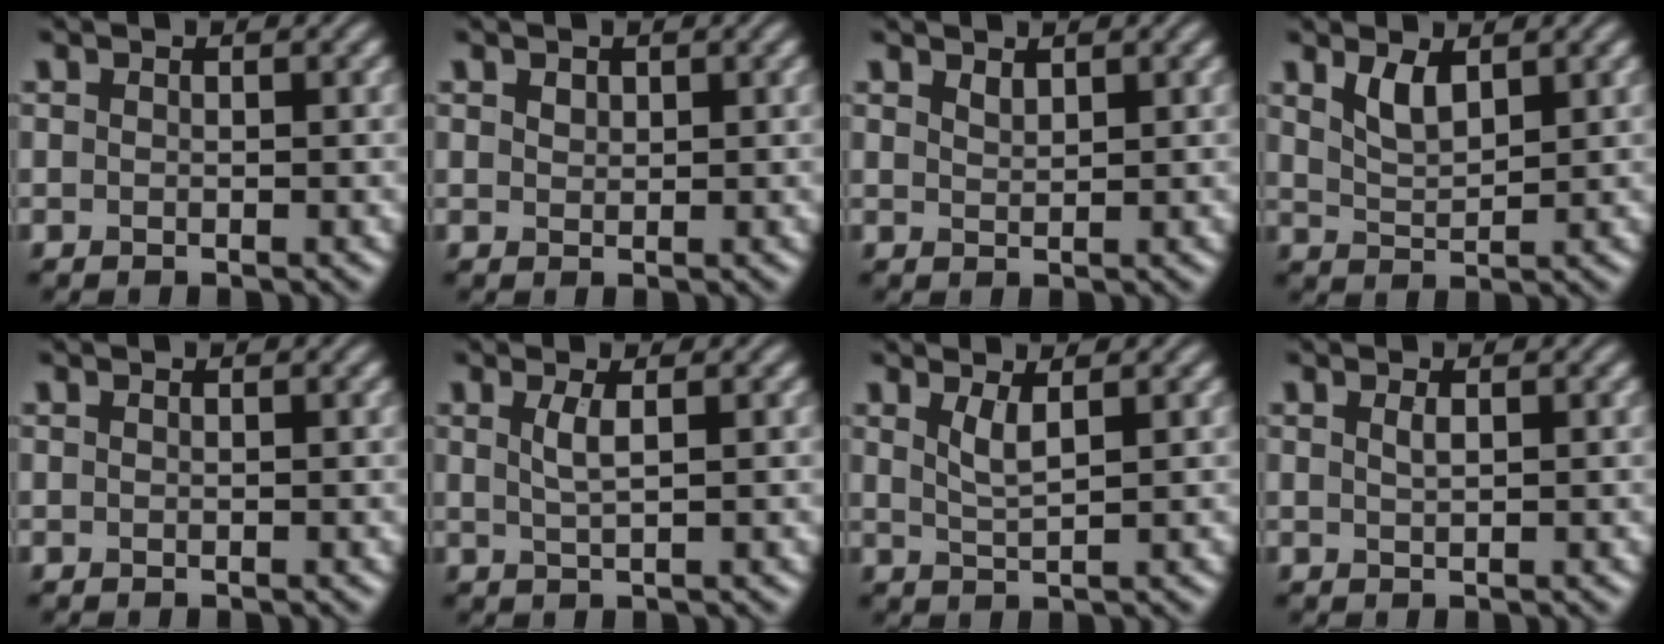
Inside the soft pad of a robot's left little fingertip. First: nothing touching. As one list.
[{"total": 0.8, "force": [0.6, 0.5, 0.3], "torque": [-0.006, -0.002, 0.012]}, {"total": 1.0, "force": [0.9, 0.2, 0.3], "torque": [-0.009, -0.001, 0.020]}, {"total": 2.6, "force": [1.7, 1.0, 1.8], "torque": [-0.041, -0.006, 0.036]}, {"total": 0.0}, {"total": 1.8, "force": [0.6, 0.5, 1.7], "torque": [-0.033, 0.000, 0.010]}, {"total": 2.0, "force": [1.0, 0.5, 1.6], "torque": [-0.033, -0.004, 0.021]}, {"total": 0.8, "force": [0.4, 0.2, 0.7], "torque": [-0.014, 0.002, 0.008]}]